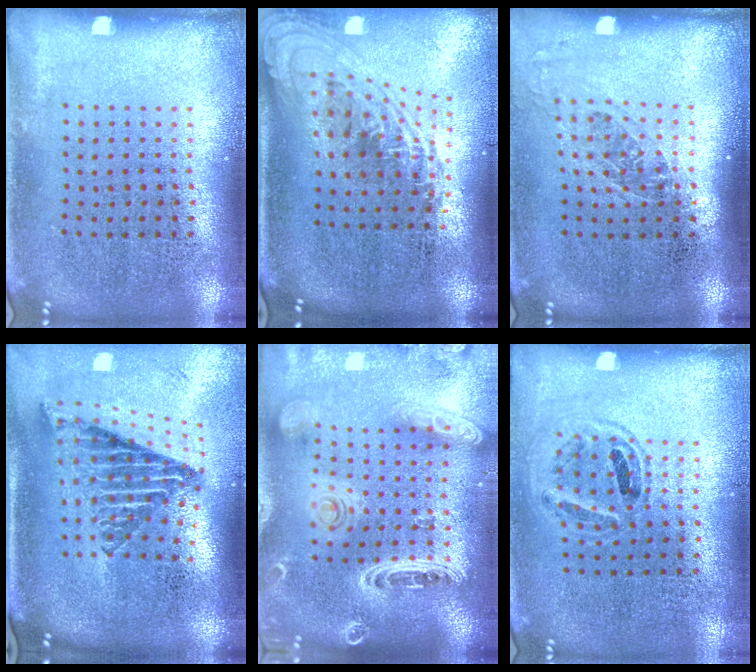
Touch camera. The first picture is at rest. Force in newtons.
{"total": 2.3, "press": 1.7, "slide": 1.5}
{"total": 1.2, "press": 1.0, "slide": 0.7}
{"total": 2.8, "press": 1.7, "slide": 2.2}
{"total": 2.6, "press": 2.3, "slide": 1.1}
{"total": 0.9, "press": 0.8, "slide": 0.3}